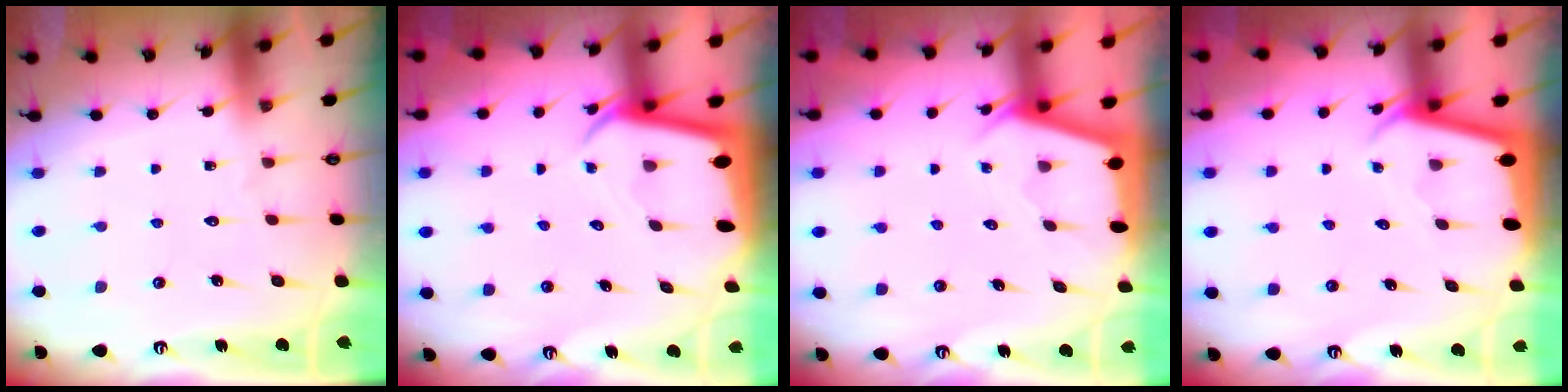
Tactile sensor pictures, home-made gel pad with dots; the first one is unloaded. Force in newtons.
{"total": 2.8, "press": 2.8, "slide": 0.1}
{"total": 2.3, "press": 2.3, "slide": 0.3}
{"total": 2.4, "press": 2.4, "slide": 0.3}